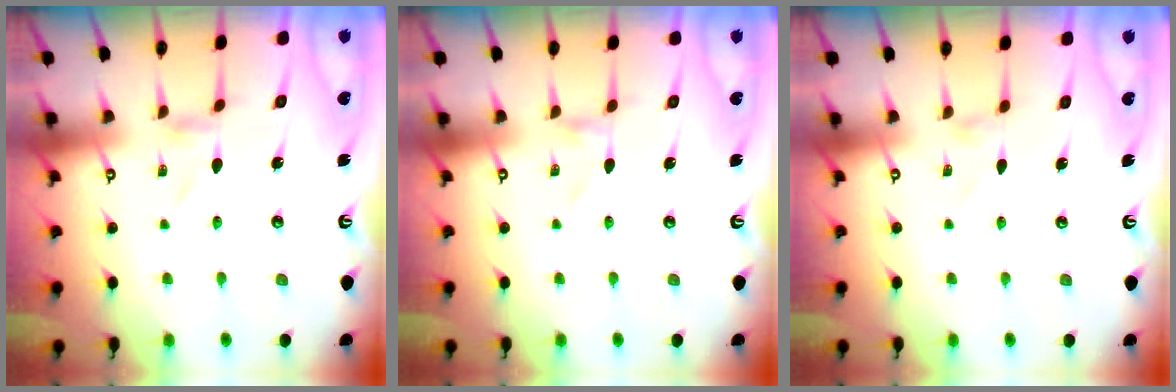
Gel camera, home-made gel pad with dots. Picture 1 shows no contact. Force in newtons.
{"total": 0.0}
{"total": 0.0}